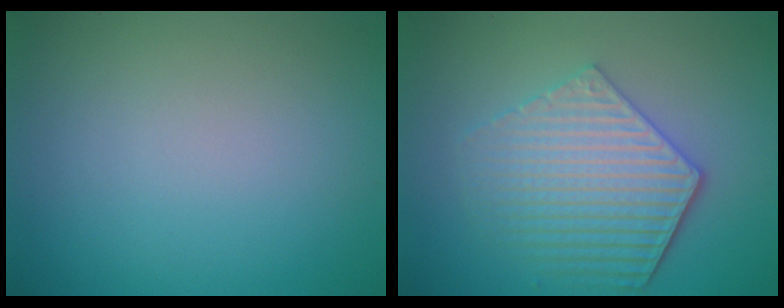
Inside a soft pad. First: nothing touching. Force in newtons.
{"total": 5.1, "press": 4.3, "slide": 2.8}